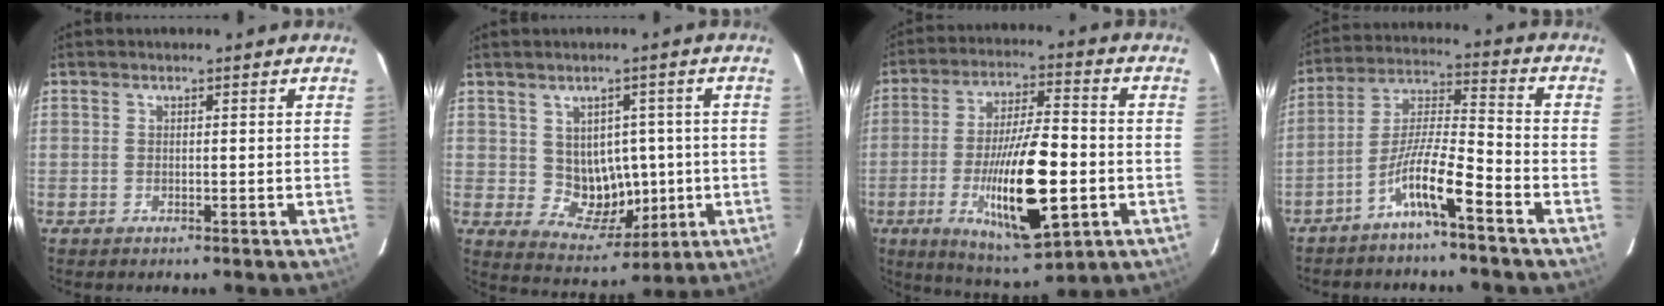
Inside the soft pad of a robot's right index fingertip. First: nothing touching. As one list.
[{"total": 8.0, "force": [0.3, 6.1, 5.2], "torque": [-0.073, 0.012, 0.028]}, {"total": 17.3, "force": [-4.3, 3.8, 16.3], "torque": [-0.291, -0.012, -0.062]}, {"total": 8.8, "force": [-5.5, 0.0, 6.9], "torque": [-0.136, 0.006, -0.108]}]